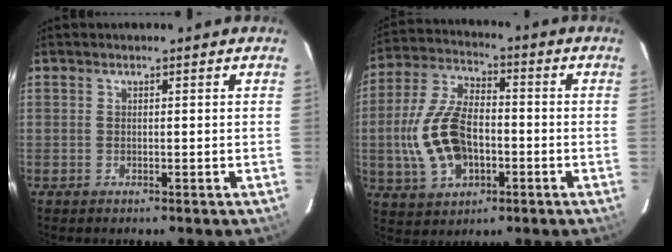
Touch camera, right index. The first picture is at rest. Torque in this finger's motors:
{"motor_torque": [1.50, -0.64, 0.74, 0.15]}